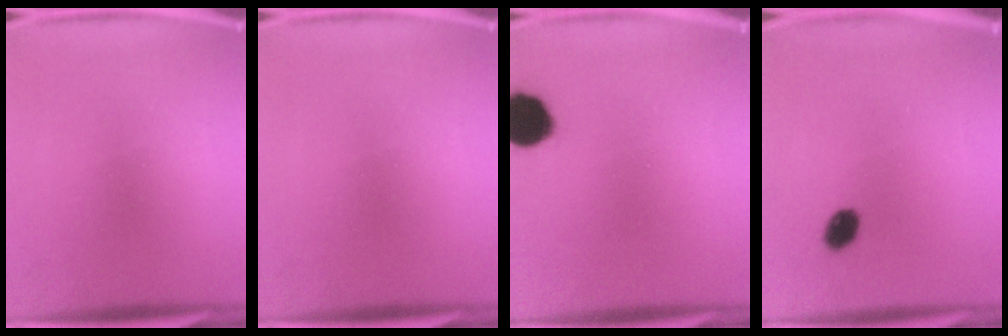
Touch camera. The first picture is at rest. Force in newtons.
{"total": 0.0}
{"total": 10.6}
{"total": 3.5}